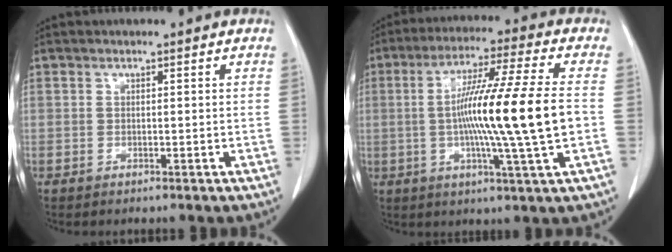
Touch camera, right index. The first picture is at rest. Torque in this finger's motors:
{"motor_torque": [2.14, 0.00, 1.05, 0.21]}